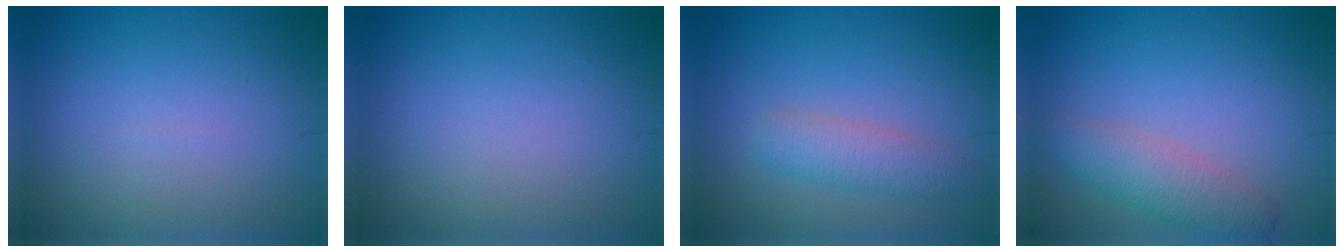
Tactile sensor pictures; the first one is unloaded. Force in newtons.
{"total": 0.0}
{"total": 3.0, "press": 3.0, "slide": 0.1}
{"total": 3.2, "press": 3.2, "slide": 0.1}